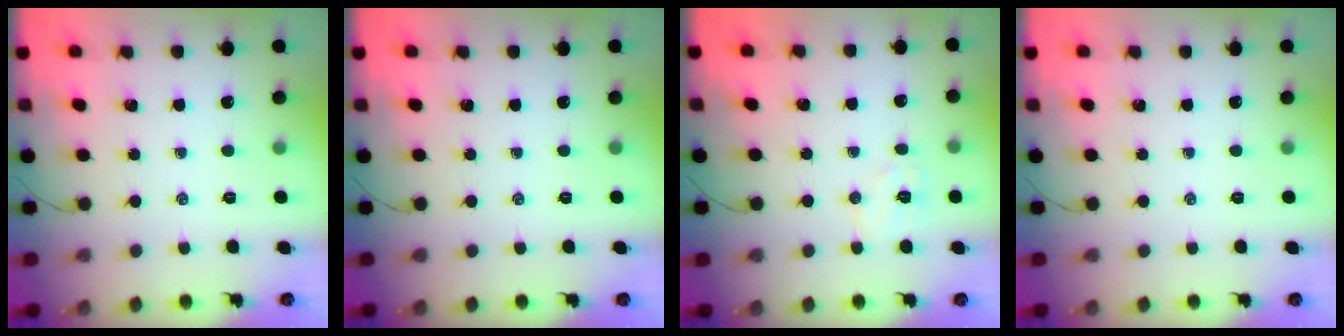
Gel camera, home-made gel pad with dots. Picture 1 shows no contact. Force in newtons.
{"total": 0.0}
{"total": 5.8, "press": 5.7, "slide": 1.0}
{"total": 0.0}